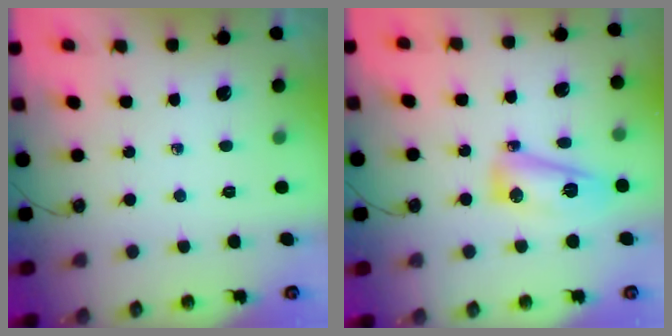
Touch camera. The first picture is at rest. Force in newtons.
{"total": 10.2, "press": 10.2, "slide": 0.7}